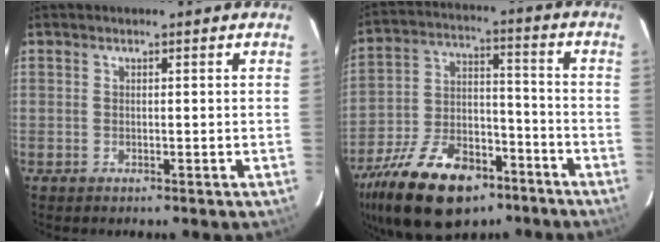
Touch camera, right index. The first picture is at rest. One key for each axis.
{"total": 22.6, "fx": -14.5, "fy": 11.7, "fz": 12.9, "tx": -0.270, "ty": -0.007, "tz": -0.232}